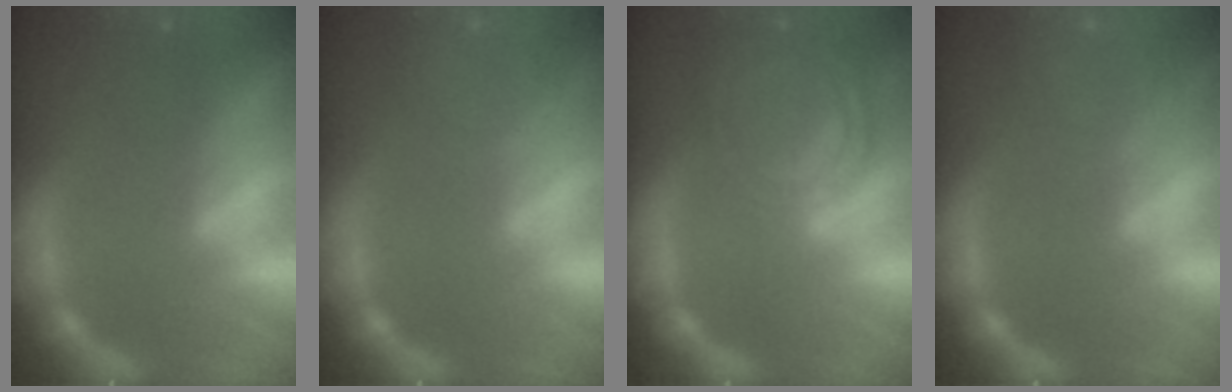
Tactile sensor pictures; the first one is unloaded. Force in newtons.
{"total": 5.5}
{"total": 9.1}
{"total": 6.1}